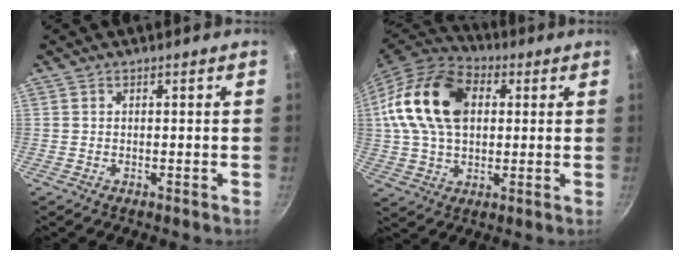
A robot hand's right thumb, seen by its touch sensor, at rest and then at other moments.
{"total": 19.2, "force": [3.8, 13.0, 13.7], "torque": [-0.238, 0.017, 0.055]}